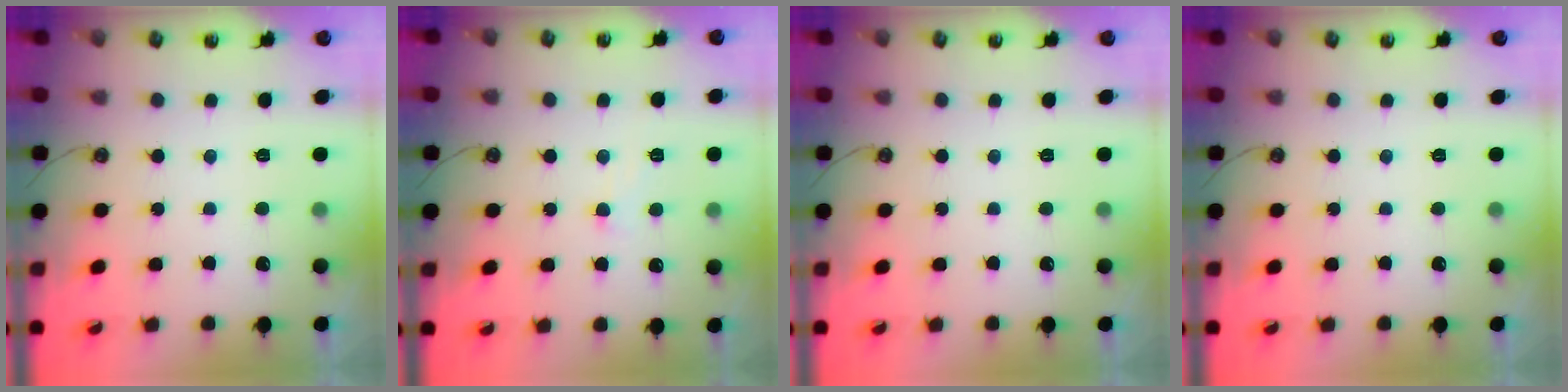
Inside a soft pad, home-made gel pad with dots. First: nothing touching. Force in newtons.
{"total": 0.9, "press": 0.8, "slide": 0.5}
{"total": 0.0}
{"total": 0.0}